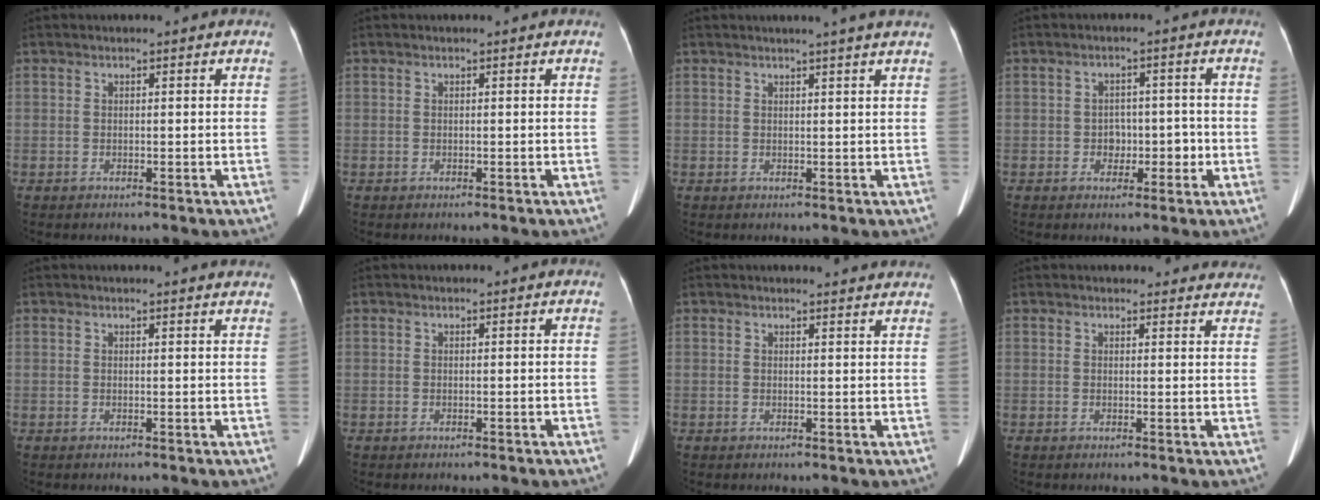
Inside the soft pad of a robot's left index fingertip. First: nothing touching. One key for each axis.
{"total": 0.0}
{"total": 4.1, "fx": 3.5, "fy": -0.9, "fz": 2.0, "tx": -0.026, "ty": 0.006, "tz": 0.035}
{"total": 3.7, "fx": -1.0, "fy": 2.7, "fz": 2.3, "tx": -0.029, "ty": 0.015, "tz": -0.010}
{"total": 4.4, "fx": 4.2, "fy": 0.1, "fz": 1.2, "tx": -0.016, "ty": 0.004, "tz": 0.033}
{"total": 0.0}
{"total": 5.6, "fx": 5.5, "fy": 0.4, "fz": 1.1, "tx": -0.009, "ty": 0.001, "tz": 0.043}
{"total": 10.3, "fx": 9.8, "fy": 3.1, "fz": 1.3, "tx": 0.024, "ty": -0.003, "tz": 0.080}